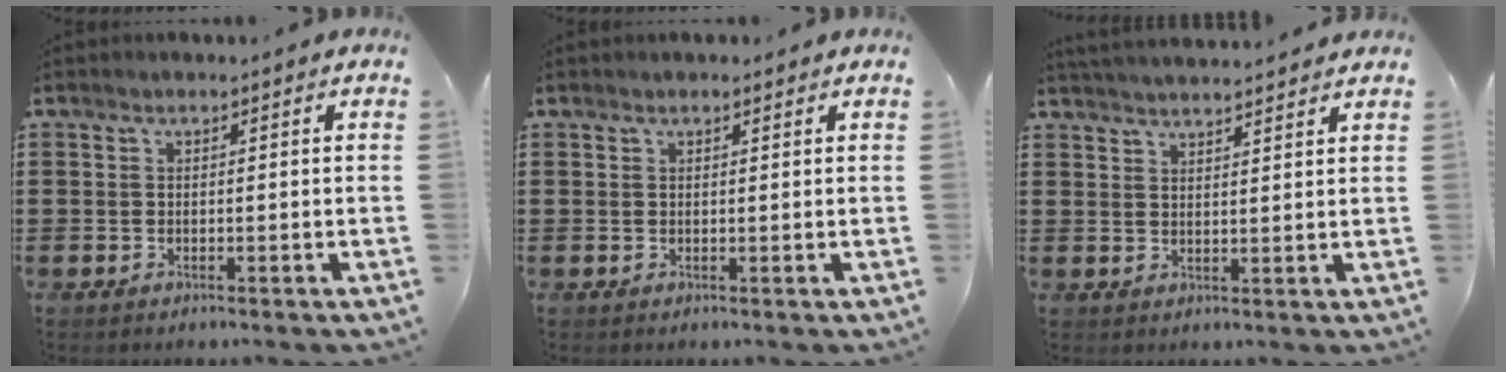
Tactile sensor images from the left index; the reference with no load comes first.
{"total": 0.7, "force": [0.6, 0.1, 0.3], "torque": [-0.007, 0.002, 0.012]}
{"total": 2.9, "force": [2.9, -0.4, 0.3], "torque": [-0.014, -0.008, 0.053]}